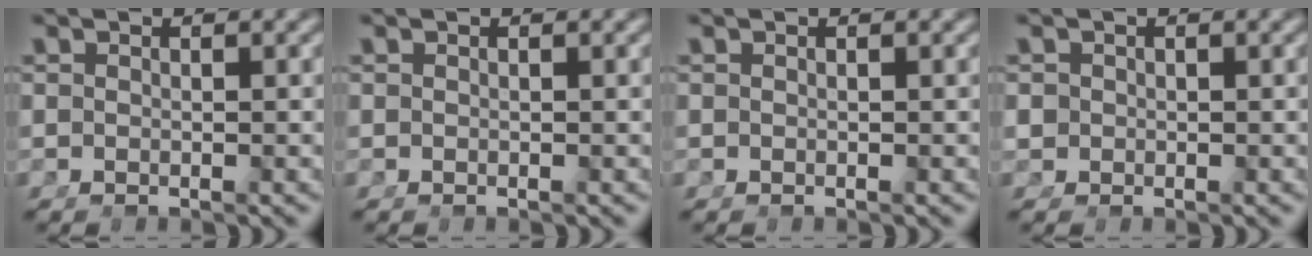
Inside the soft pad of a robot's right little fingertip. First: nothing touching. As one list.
[{"total": 0.0}, {"total": 0.0}, {"total": 0.9, "force": [-0.2, 0.8, 0.4], "torque": [-0.013, -0.010, 0.004]}]